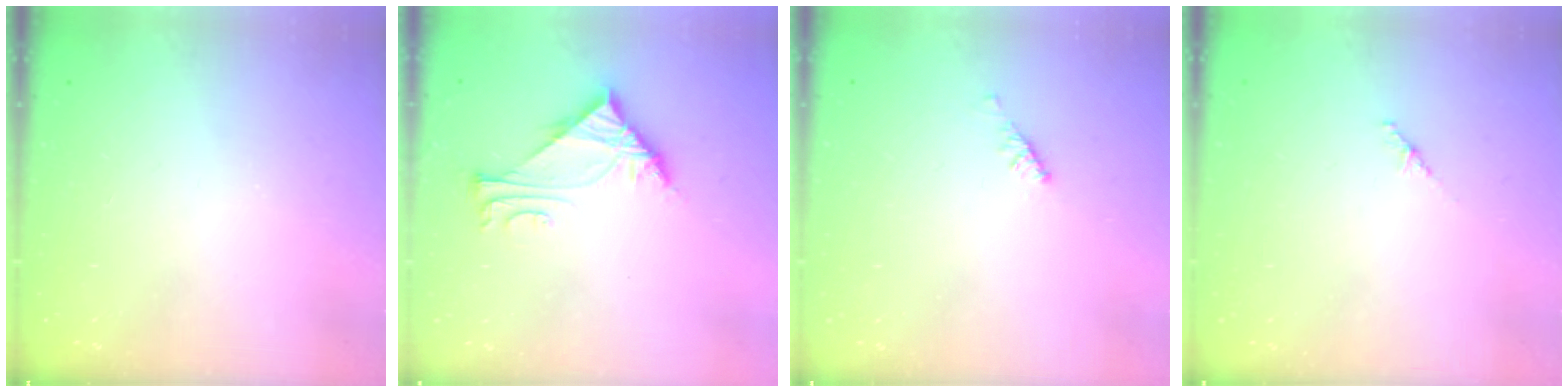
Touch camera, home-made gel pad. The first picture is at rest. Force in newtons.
{"total": 5.2, "press": 5.2, "slide": 0.5}
{"total": 2.9, "press": 2.8, "slide": 0.6}
{"total": 2.9, "press": 2.8, "slide": 0.8}